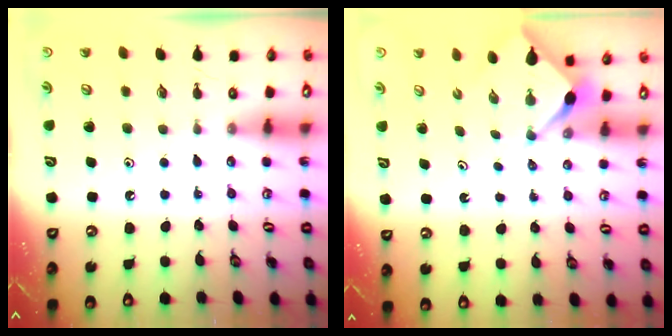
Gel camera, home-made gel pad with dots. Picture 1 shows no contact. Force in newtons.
{"total": 2.6, "press": 2.6, "slide": 0.3}